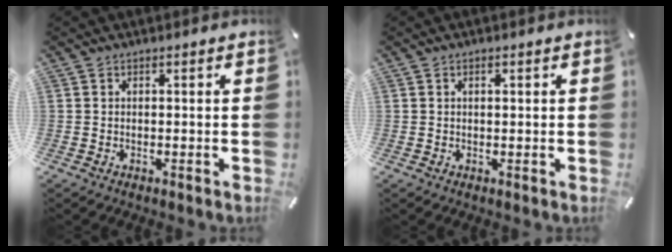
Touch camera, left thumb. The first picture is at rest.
{"total": 1.1, "force": [0.4, 0.5, 0.9], "torque": [-0.018, 0.003, 0.005]}